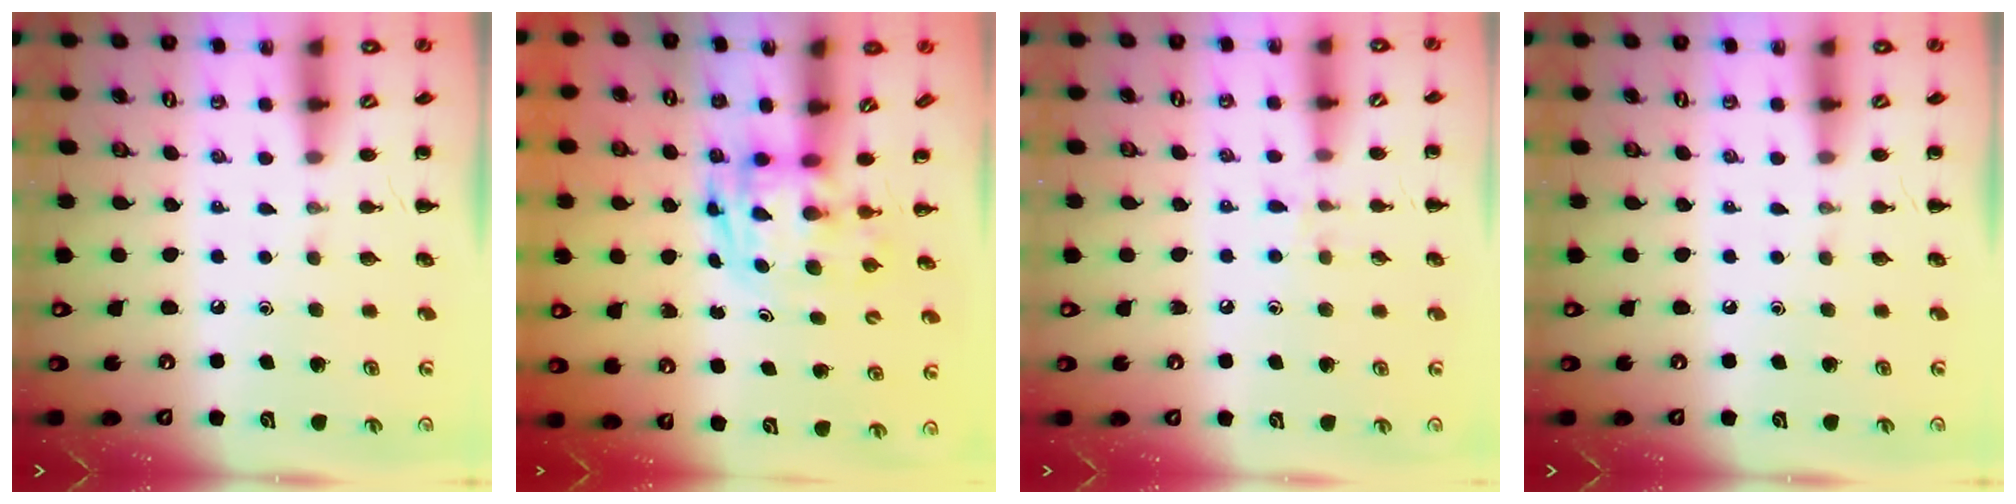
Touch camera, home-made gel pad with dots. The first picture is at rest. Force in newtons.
{"total": 2.7, "press": 2.6, "slide": 0.5}
{"total": 6.5, "press": 6.1, "slide": 2.4}
{"total": 0.0}